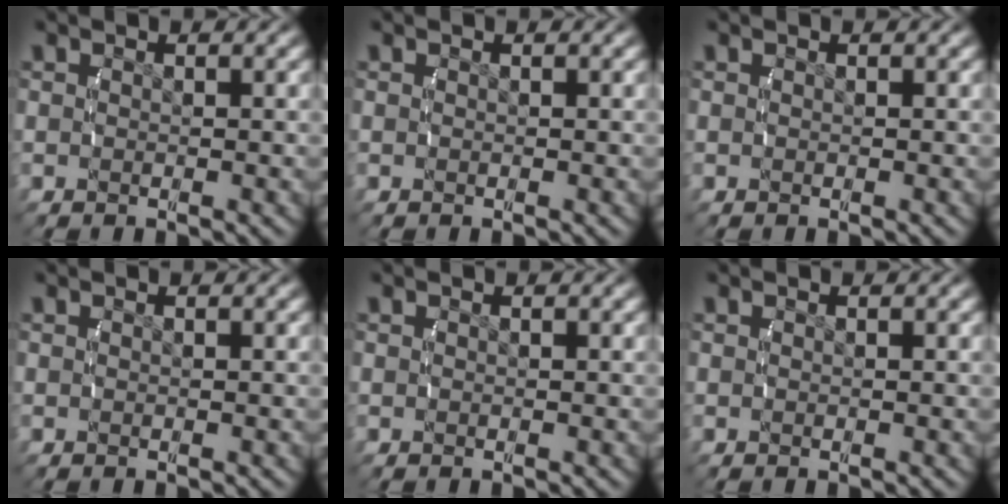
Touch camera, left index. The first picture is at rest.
{"total": 0.0}
{"total": 0.0}
{"total": 0.0}
{"total": 0.0}
{"total": 0.0}